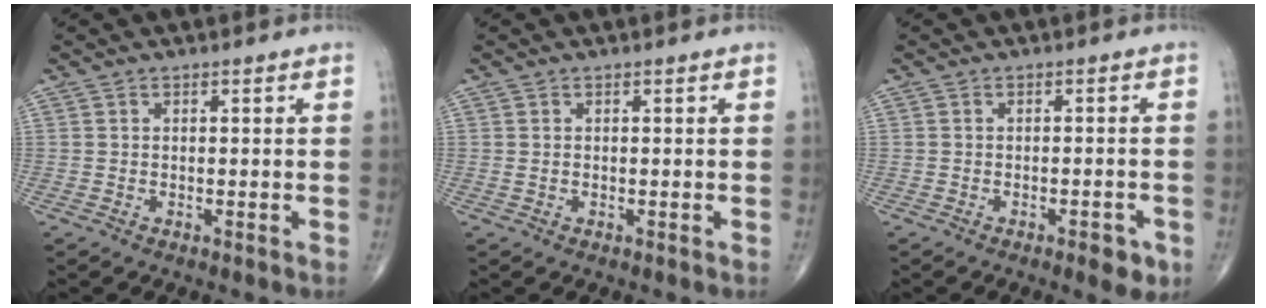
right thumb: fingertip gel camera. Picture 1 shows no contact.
{"total": 0.5, "force": [0.0, 0.4, 0.3], "torque": [-0.009, 0.004, 0.002]}
{"total": 3.9, "force": [-2.0, 1.5, 3.0], "torque": [-0.030, 0.003, -0.023]}